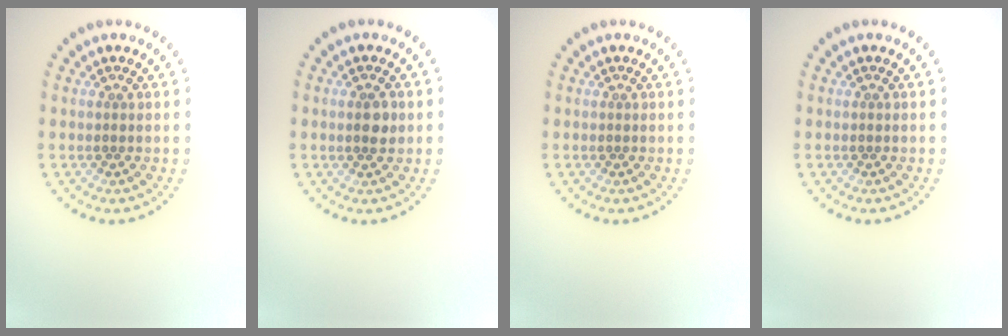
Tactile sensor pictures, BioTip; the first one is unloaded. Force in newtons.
{"total": 1.7, "press": 1.7, "slide": 0.3}
{"total": 0.0}
{"total": 0.0}